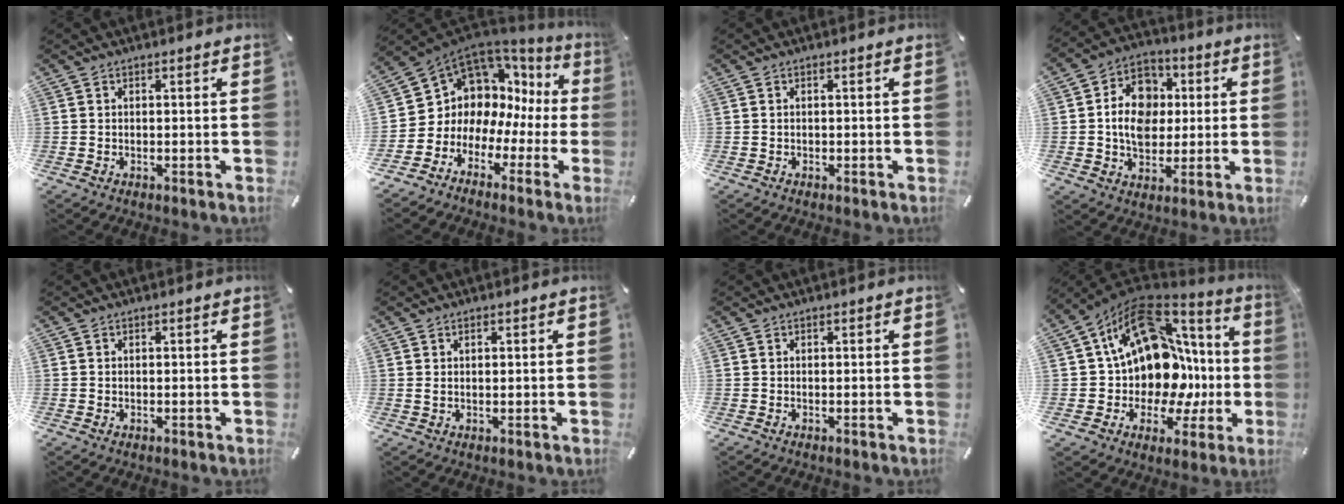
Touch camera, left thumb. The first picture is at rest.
{"total": 8.1, "force": [3.8, 7.1, 1.3], "torque": [-0.044, -0.062, 0.080]}
{"total": 0.0}
{"total": 12.1, "force": [0.2, 10.2, 6.6], "torque": [-0.118, 0.018, 0.006]}
{"total": 0.0}
{"total": 1.3, "force": [0.5, 0.5, 1.1], "torque": [-0.021, 0.002, 0.007]}
{"total": 0.0}
{"total": 18.1, "force": [5.3, 13.2, 11.2], "torque": [-0.186, -0.074, 0.101]}